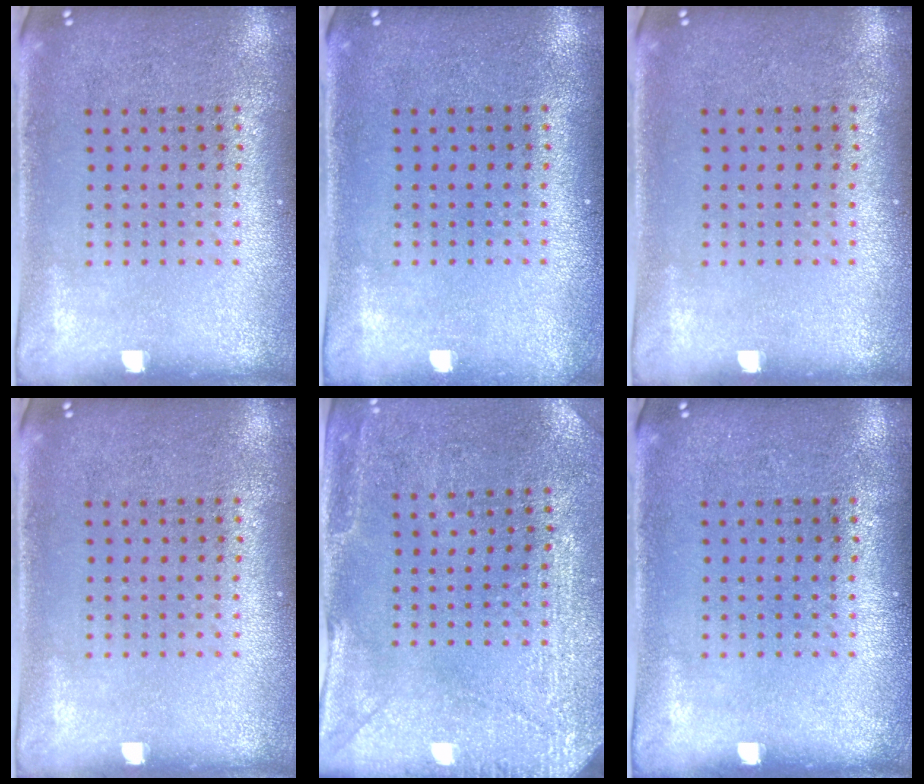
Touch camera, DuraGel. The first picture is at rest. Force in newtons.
{"total": 0.5, "press": 0.5, "slide": 0.1}
{"total": 0.0}
{"total": 0.0}
{"total": 2.9, "press": 2.7, "slide": 1.0}
{"total": 0.0}